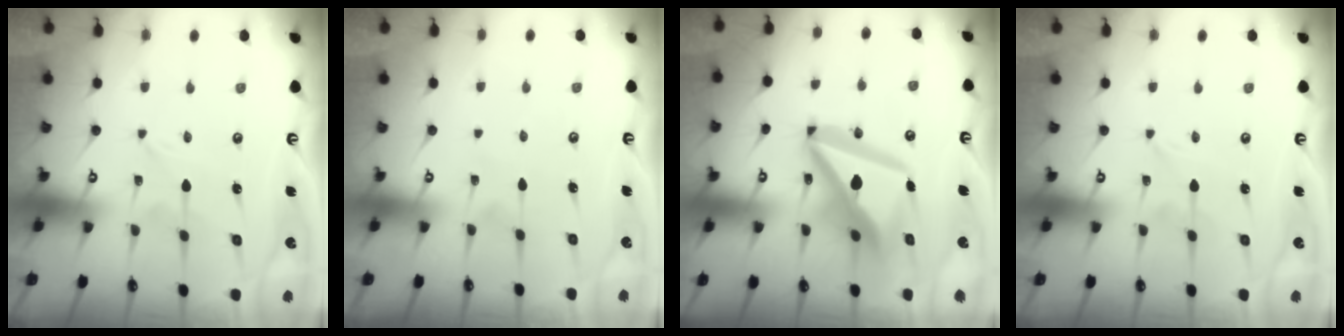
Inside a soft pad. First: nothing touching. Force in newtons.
{"total": 2.9, "press": 2.9, "slide": 0.3}
{"total": 17.5, "press": 17.4, "slide": 2.0}
{"total": 0.0}